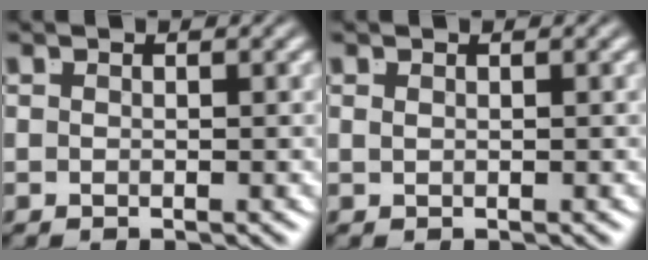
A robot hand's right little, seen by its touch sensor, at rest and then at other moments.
{"total": 1.0, "force": [0.2, -0.9, 0.1], "torque": [0.006, -0.005, 0.010]}